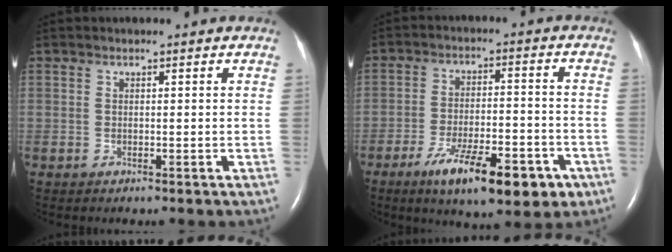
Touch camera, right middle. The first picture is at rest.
{"total": 13.3, "force": [-7.6, 3.8, 10.3], "torque": [-0.152, -0.006, -0.112]}